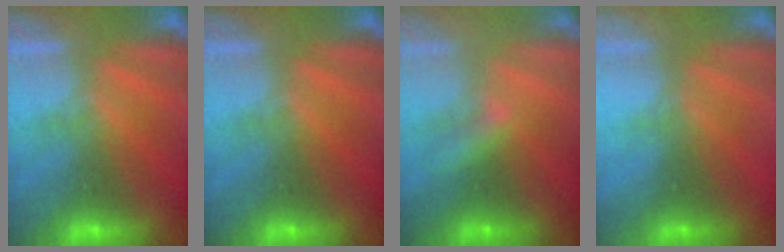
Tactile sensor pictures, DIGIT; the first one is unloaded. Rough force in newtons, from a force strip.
{"total": 0.0}
{"total": 2.2}
{"total": 2.2}